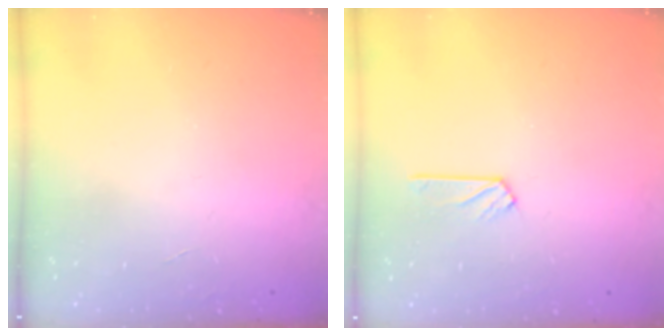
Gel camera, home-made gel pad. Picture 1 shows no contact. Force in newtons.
{"total": 3.0, "press": 3.0, "slide": 0.3}